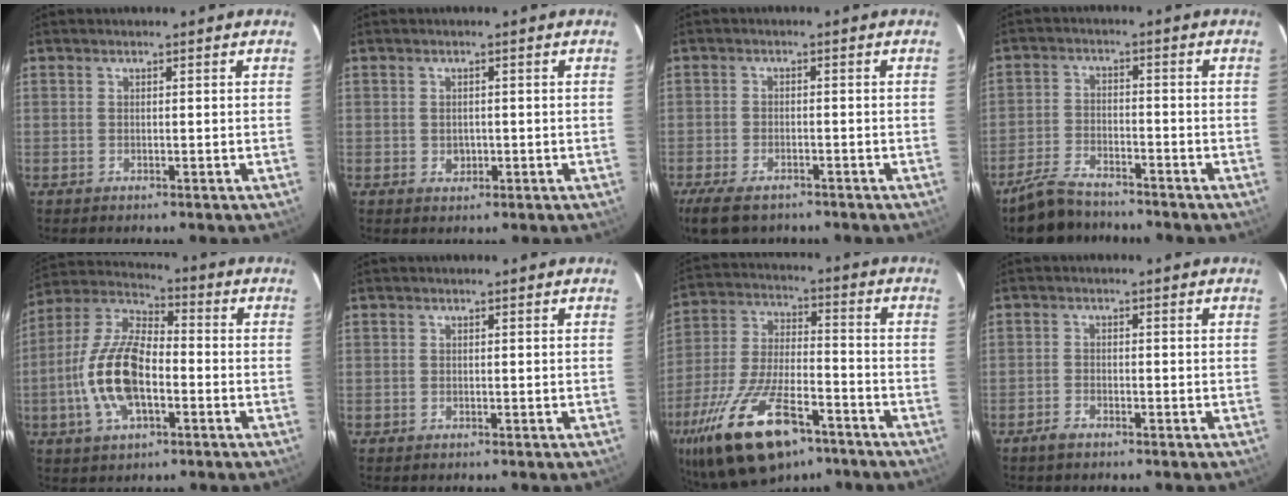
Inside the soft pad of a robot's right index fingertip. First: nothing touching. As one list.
[{"total": 1.8, "force": [-0.3, 1.7, 0.7], "torque": [-0.010, 0.001, 0.000]}, {"total": 8.1, "force": [-6.0, 3.7, 4.1], "torque": [-0.108, -0.019, -0.107]}, {"total": 8.4, "force": [-7.2, 3.1, 2.9], "torque": [-0.089, 0.001, -0.124]}, {"total": 15.0, "force": [-3.9, 6.9, 12.8], "torque": [-0.271, 0.005, -0.077]}, {"total": 0.6, "force": [-0.2, 0.6, 0.0], "torque": [0.002, 0.001, -0.004]}, {"total": 22.7, "force": [-13.9, 9.6, 15.2], "torque": [-0.316, -0.030, -0.238]}, {"total": 2.3, "force": [-1.9, 1.0, 1.0], "torque": [-0.030, 0.001, -0.037]}]